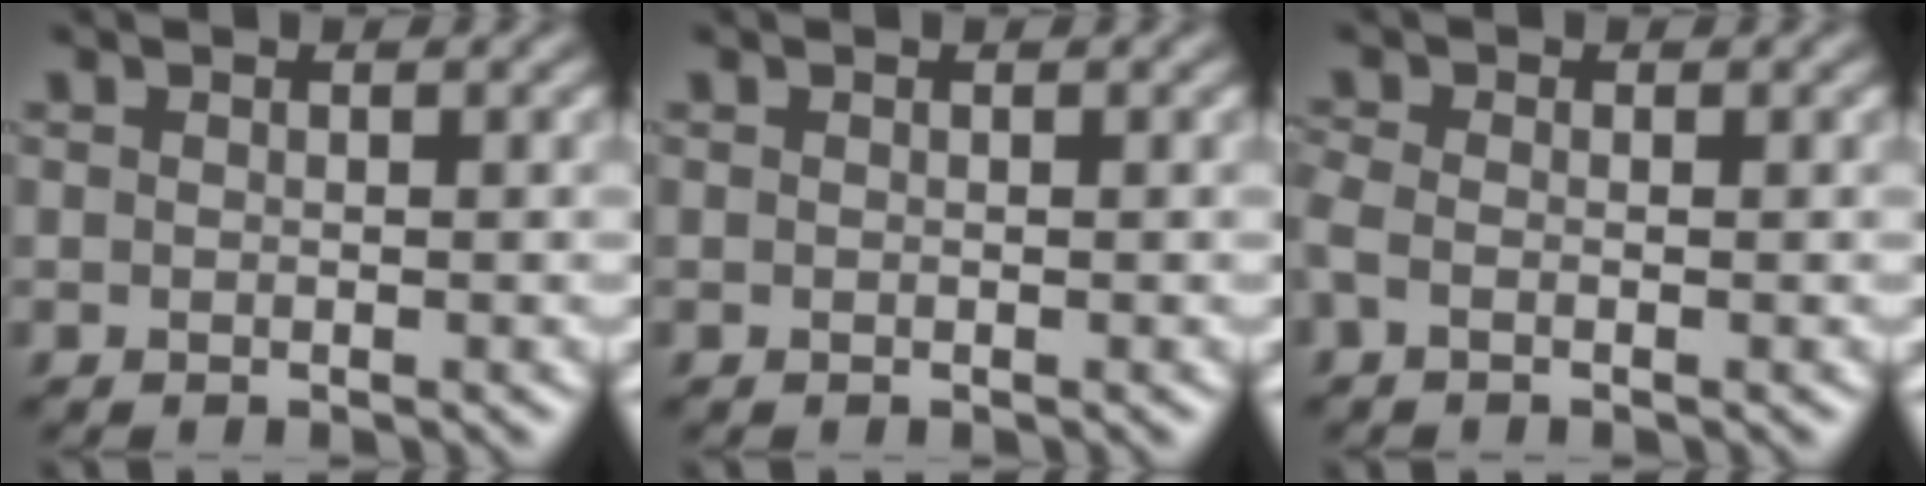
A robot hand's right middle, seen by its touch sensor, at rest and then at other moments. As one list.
[{"total": 0.0}, {"total": 1.4, "force": [-0.7, 0.7, 1.0], "torque": [-0.031, -0.005, -0.023]}]